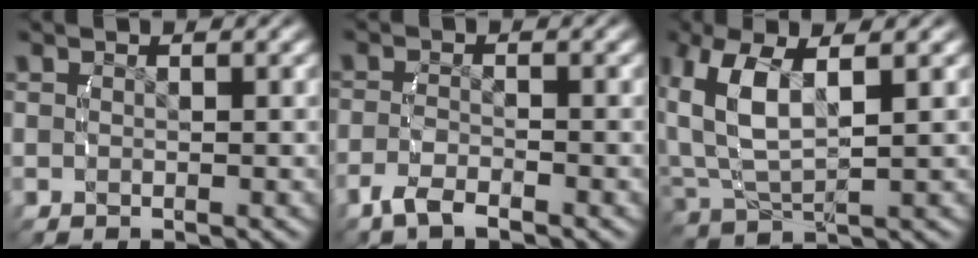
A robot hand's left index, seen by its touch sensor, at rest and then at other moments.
{"total": 2.2, "force": [-1.8, 0.4, 1.2], "torque": [-0.030, -0.006, -0.031]}
{"total": 6.2, "force": [1.5, 3.4, 4.9], "torque": [-0.140, -0.015, 0.043]}